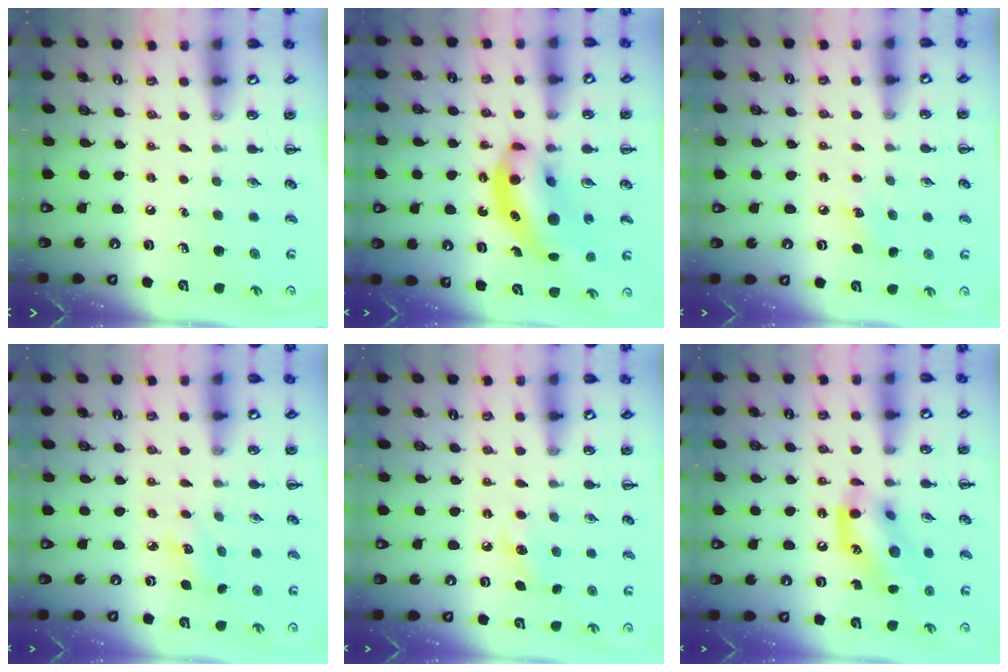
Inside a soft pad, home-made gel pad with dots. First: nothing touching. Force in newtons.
{"total": 12.4, "press": 12.1, "slide": 2.8}
{"total": 6.4, "press": 6.1, "slide": 1.9}
{"total": 4.2, "press": 4.0, "slide": 1.2}
{"total": 7.7, "press": 7.4, "slide": 1.9}
{"total": 13.6, "press": 13.5, "slide": 1.7}